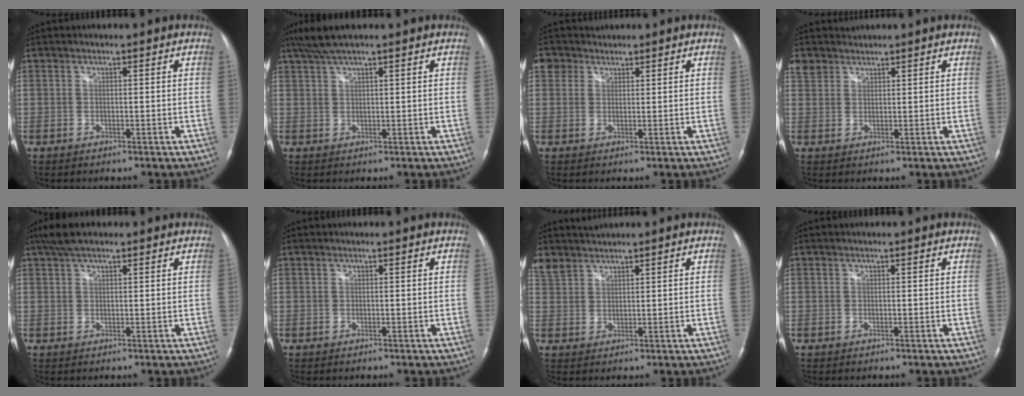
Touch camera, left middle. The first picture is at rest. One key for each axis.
{"total": 5.7, "fx": 4.5, "fy": 0.6, "fz": 3.5, "tx": -0.074, "ty": 0.031, "tz": 0.083}
{"total": 2.9, "fx": 1.9, "fy": 2.2, "fz": -0.1, "tx": -0.001, "ty": 0.021, "tz": 0.032}
{"total": 2.8, "fx": 2.4, "fy": 1.4, "fz": -0.3, "tx": 0.004, "ty": 0.014, "tz": 0.044}
{"total": 5.3, "fx": 4.0, "fy": 1.0, "fz": 3.3, "tx": -0.070, "ty": 0.026, "tz": 0.074}
{"total": 0.0}
{"total": 3.2, "fx": 3.2, "fy": 0.3, "fz": -0.1, "tx": -0.009, "ty": 0.010, "tz": 0.069}
{"total": 0.0}